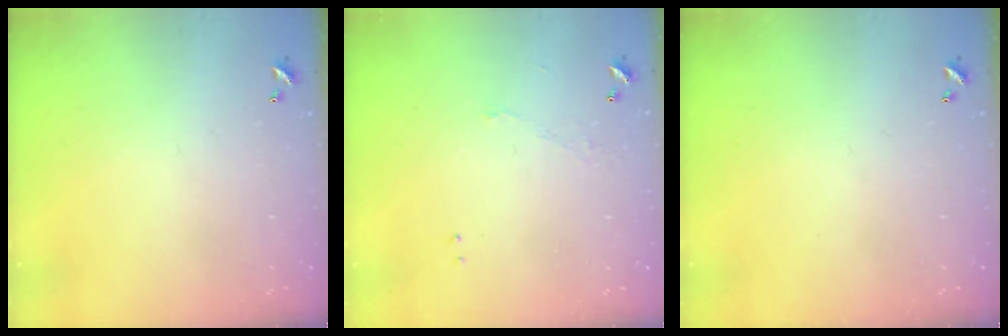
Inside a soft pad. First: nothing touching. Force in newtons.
{"total": 1.4, "press": 1.3, "slide": 0.5}
{"total": 0.0}